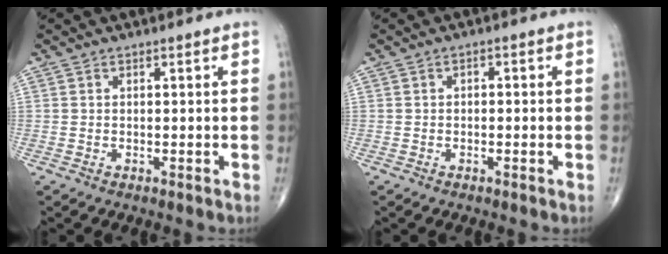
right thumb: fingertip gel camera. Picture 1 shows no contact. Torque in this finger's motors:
{"motor_torque": [0.13, -0.09, -0.25, 0.02, 0.02]}